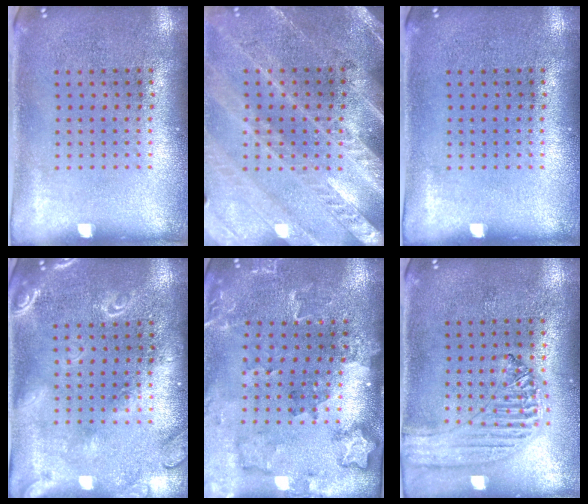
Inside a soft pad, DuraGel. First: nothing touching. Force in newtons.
{"total": 2.9, "press": 2.6, "slide": 1.1}
{"total": 0.0}
{"total": 1.9, "press": 1.9, "slide": 0.2}
{"total": 1.8, "press": 1.8, "slide": 0.0}
{"total": 1.2, "press": 1.2, "slide": 0.1}